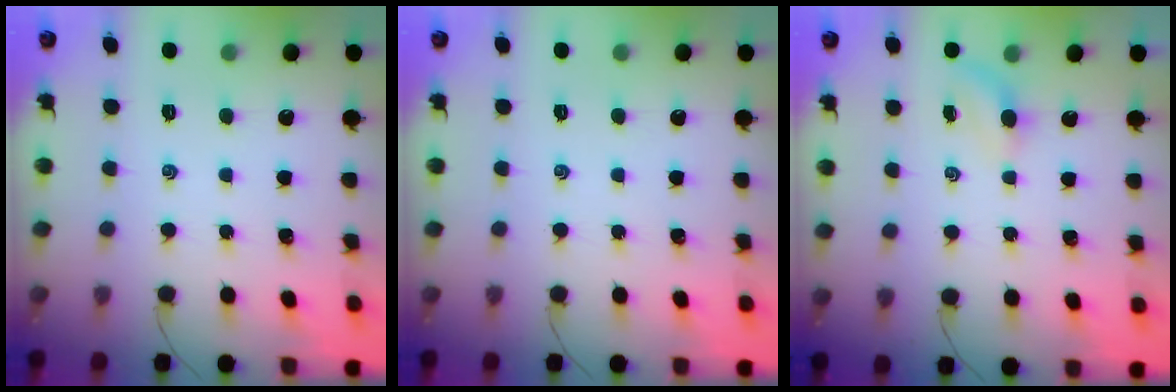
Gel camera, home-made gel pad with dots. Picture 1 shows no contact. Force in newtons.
{"total": 0.0}
{"total": 3.1, "press": 2.9, "slide": 1.0}